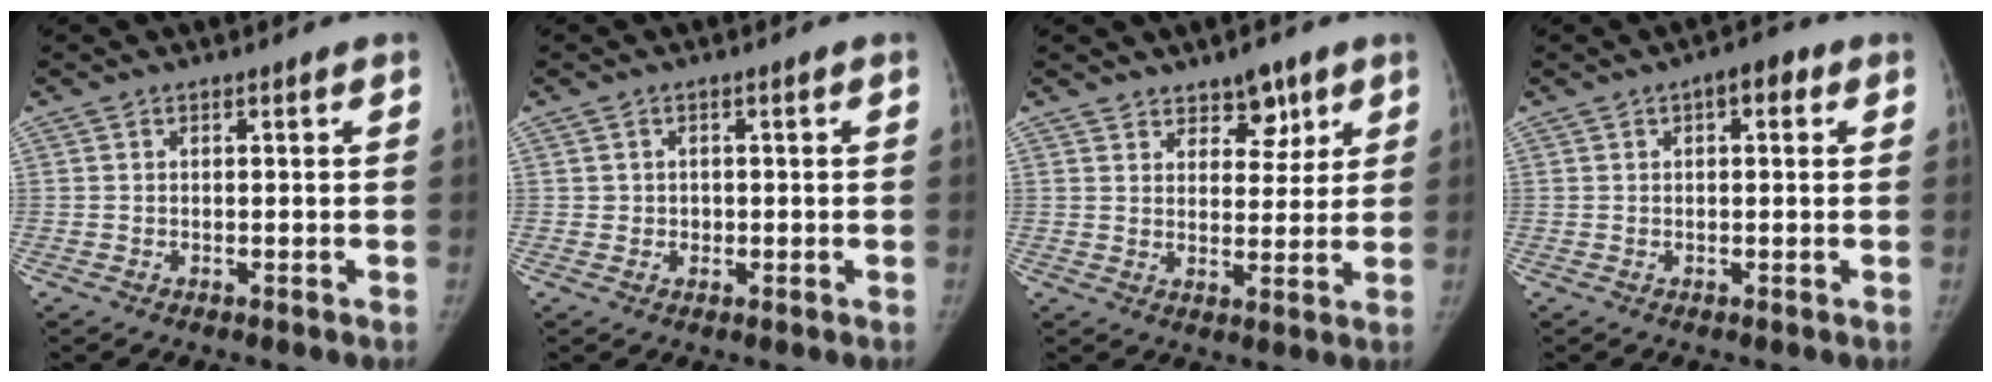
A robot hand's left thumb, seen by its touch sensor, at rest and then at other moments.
{"total": 1.7, "force": [0.0, 1.6, 0.3], "torque": [0.004, 0.003, 0.000]}
{"total": 6.1, "force": [4.0, 3.5, 2.9], "torque": [-0.005, -0.025, 0.062]}
{"total": 3.9, "force": [1.5, 1.8, 3.1], "torque": [-0.032, 0.006, 0.012]}